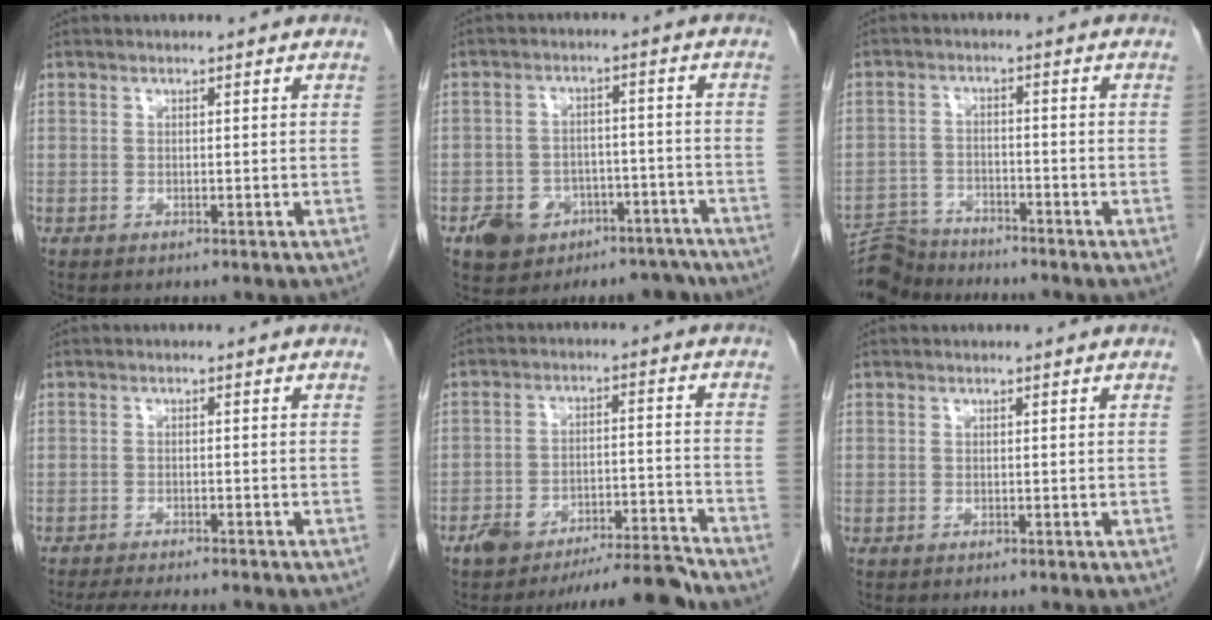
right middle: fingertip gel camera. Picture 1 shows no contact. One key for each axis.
{"total": 10.2, "fx": -6.7, "fy": 7.2, "fz": 3.0, "tx": -0.039, "ty": 0.031, "tz": -0.091}
{"total": 7.0, "fx": -6.9, "fy": 1.1, "fz": -0.3, "tx": 0.004, "ty": -0.001, "tz": -0.127}
{"total": 7.8, "fx": -6.9, "fy": 1.0, "fz": 3.4, "tx": -0.052, "ty": -0.015, "tz": -0.100}
{"total": 9.9, "fx": -9.2, "fy": 0.4, "fz": 3.5, "tx": -0.040, "ty": 0.021, "tz": -0.149}
{"total": 0.0}